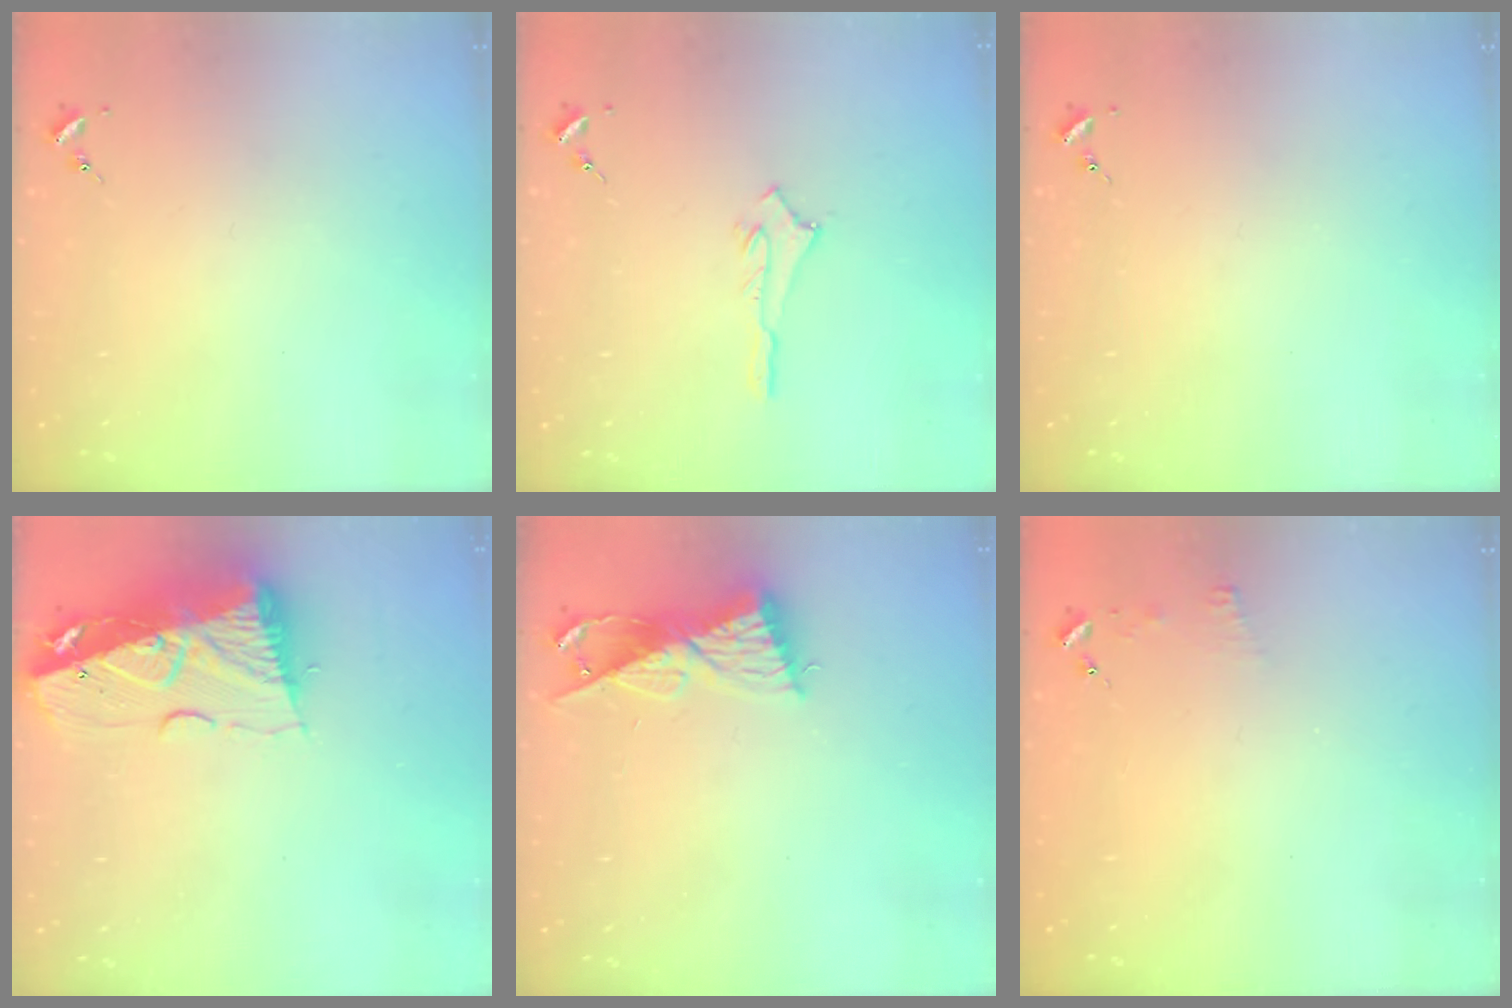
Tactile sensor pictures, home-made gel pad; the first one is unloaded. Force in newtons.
{"total": 2.7, "press": 2.7, "slide": 0.1}
{"total": 0.0}
{"total": 14.1, "press": 14.0, "slide": 1.6}
{"total": 9.4, "press": 9.4, "slide": 0.6}
{"total": 3.7, "press": 3.7, "slide": 0.3}